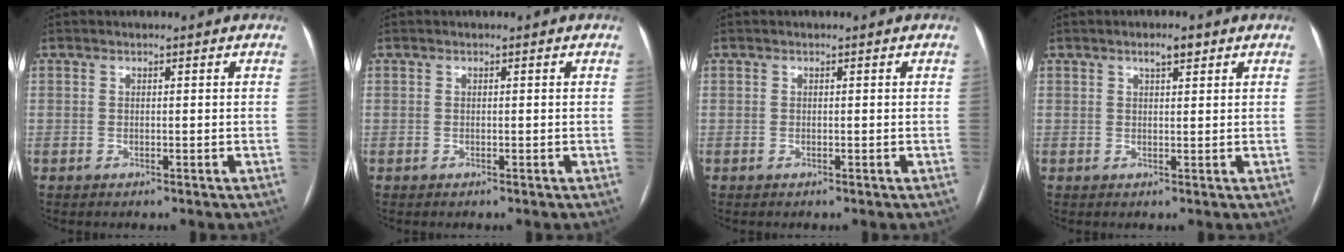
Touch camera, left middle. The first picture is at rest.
{"total": 0.0}
{"total": 0.0}
{"total": 2.4, "force": [1.5, 0.7, 1.7], "torque": [-0.030, 0.004, 0.024]}